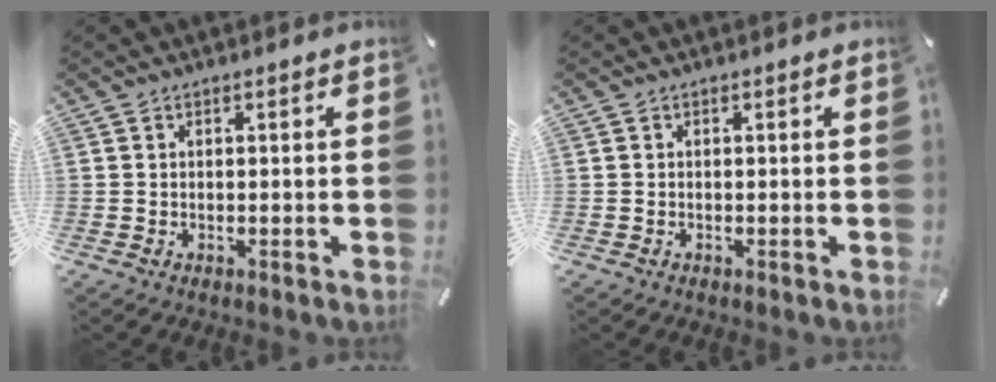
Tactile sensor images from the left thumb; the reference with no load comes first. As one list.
[{"total": 0.0}]